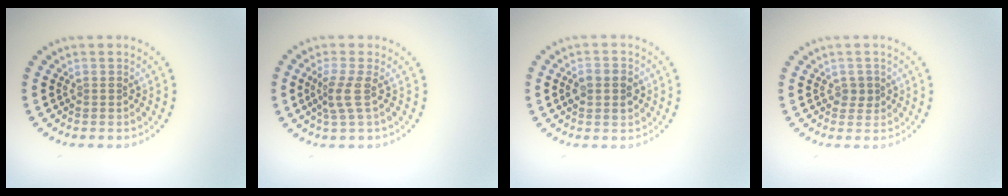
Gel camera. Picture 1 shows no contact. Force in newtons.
{"total": 2.3, "press": 1.6, "slide": 1.7}
{"total": 2.8, "press": 2.8, "slide": 0.0}
{"total": 1.1, "press": 1.0, "slide": 0.4}